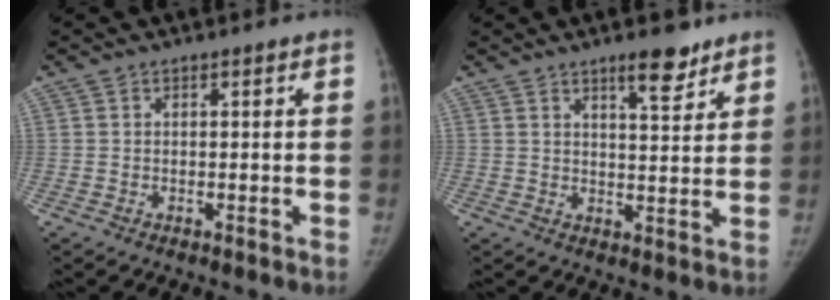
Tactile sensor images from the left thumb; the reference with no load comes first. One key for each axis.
{"total": 6.6, "fx": 4.7, "fy": 2.1, "fz": 4.1, "tx": -0.038, "ty": -0.031, "tz": 0.068}